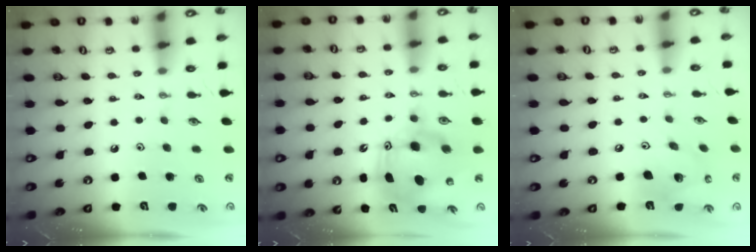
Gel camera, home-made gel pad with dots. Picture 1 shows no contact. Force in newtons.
{"total": 11.4, "press": 11.3, "slide": 1.0}
{"total": 14.1, "press": 13.9, "slide": 2.1}